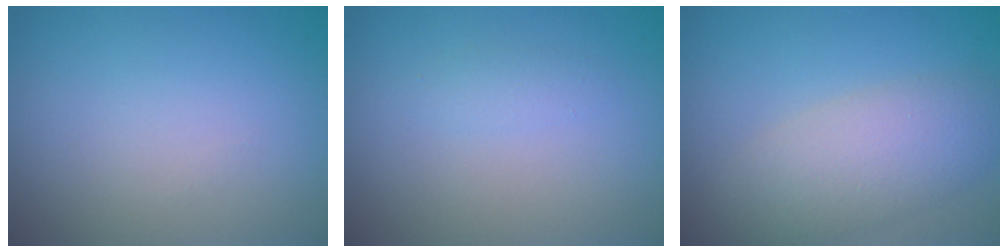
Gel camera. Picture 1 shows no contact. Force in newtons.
{"total": 0.8, "press": 0.8, "slide": 0.0}
{"total": 5.1, "press": 5.1, "slide": 0.4}